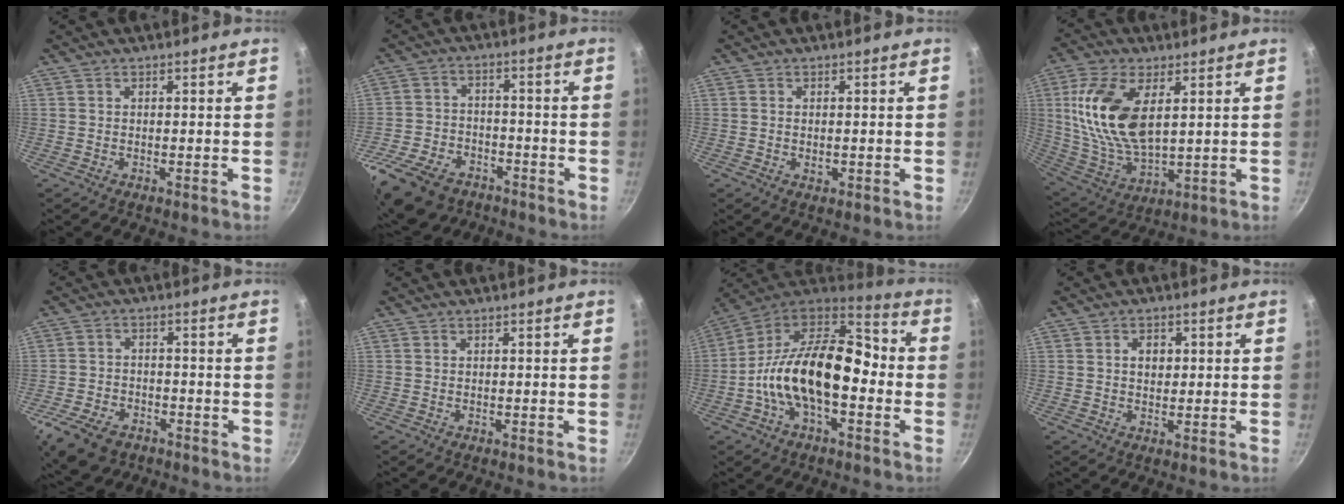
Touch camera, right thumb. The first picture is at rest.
{"total": 16.1, "force": [-9.8, 10.2, 7.7], "torque": [-0.150, 0.042, -0.177]}
{"total": 1.4, "force": [-0.1, 0.9, 1.1], "torque": [-0.016, -0.001, -0.001]}
{"total": 17.1, "force": [4.3, 8.8, 14.0], "torque": [-0.271, -0.017, 0.093]}
{"total": 10.2, "force": [-5.9, 6.3, 5.5], "torque": [-0.104, 0.024, -0.107]}
{"total": 0.0}
{"total": 21.7, "force": [-3.4, 12.1, 17.7], "torque": [-0.291, 0.055, -0.078]}
{"total": 3.0, "force": [0.6, 2.2, 1.8], "torque": [-0.015, 0.000, 0.009]}